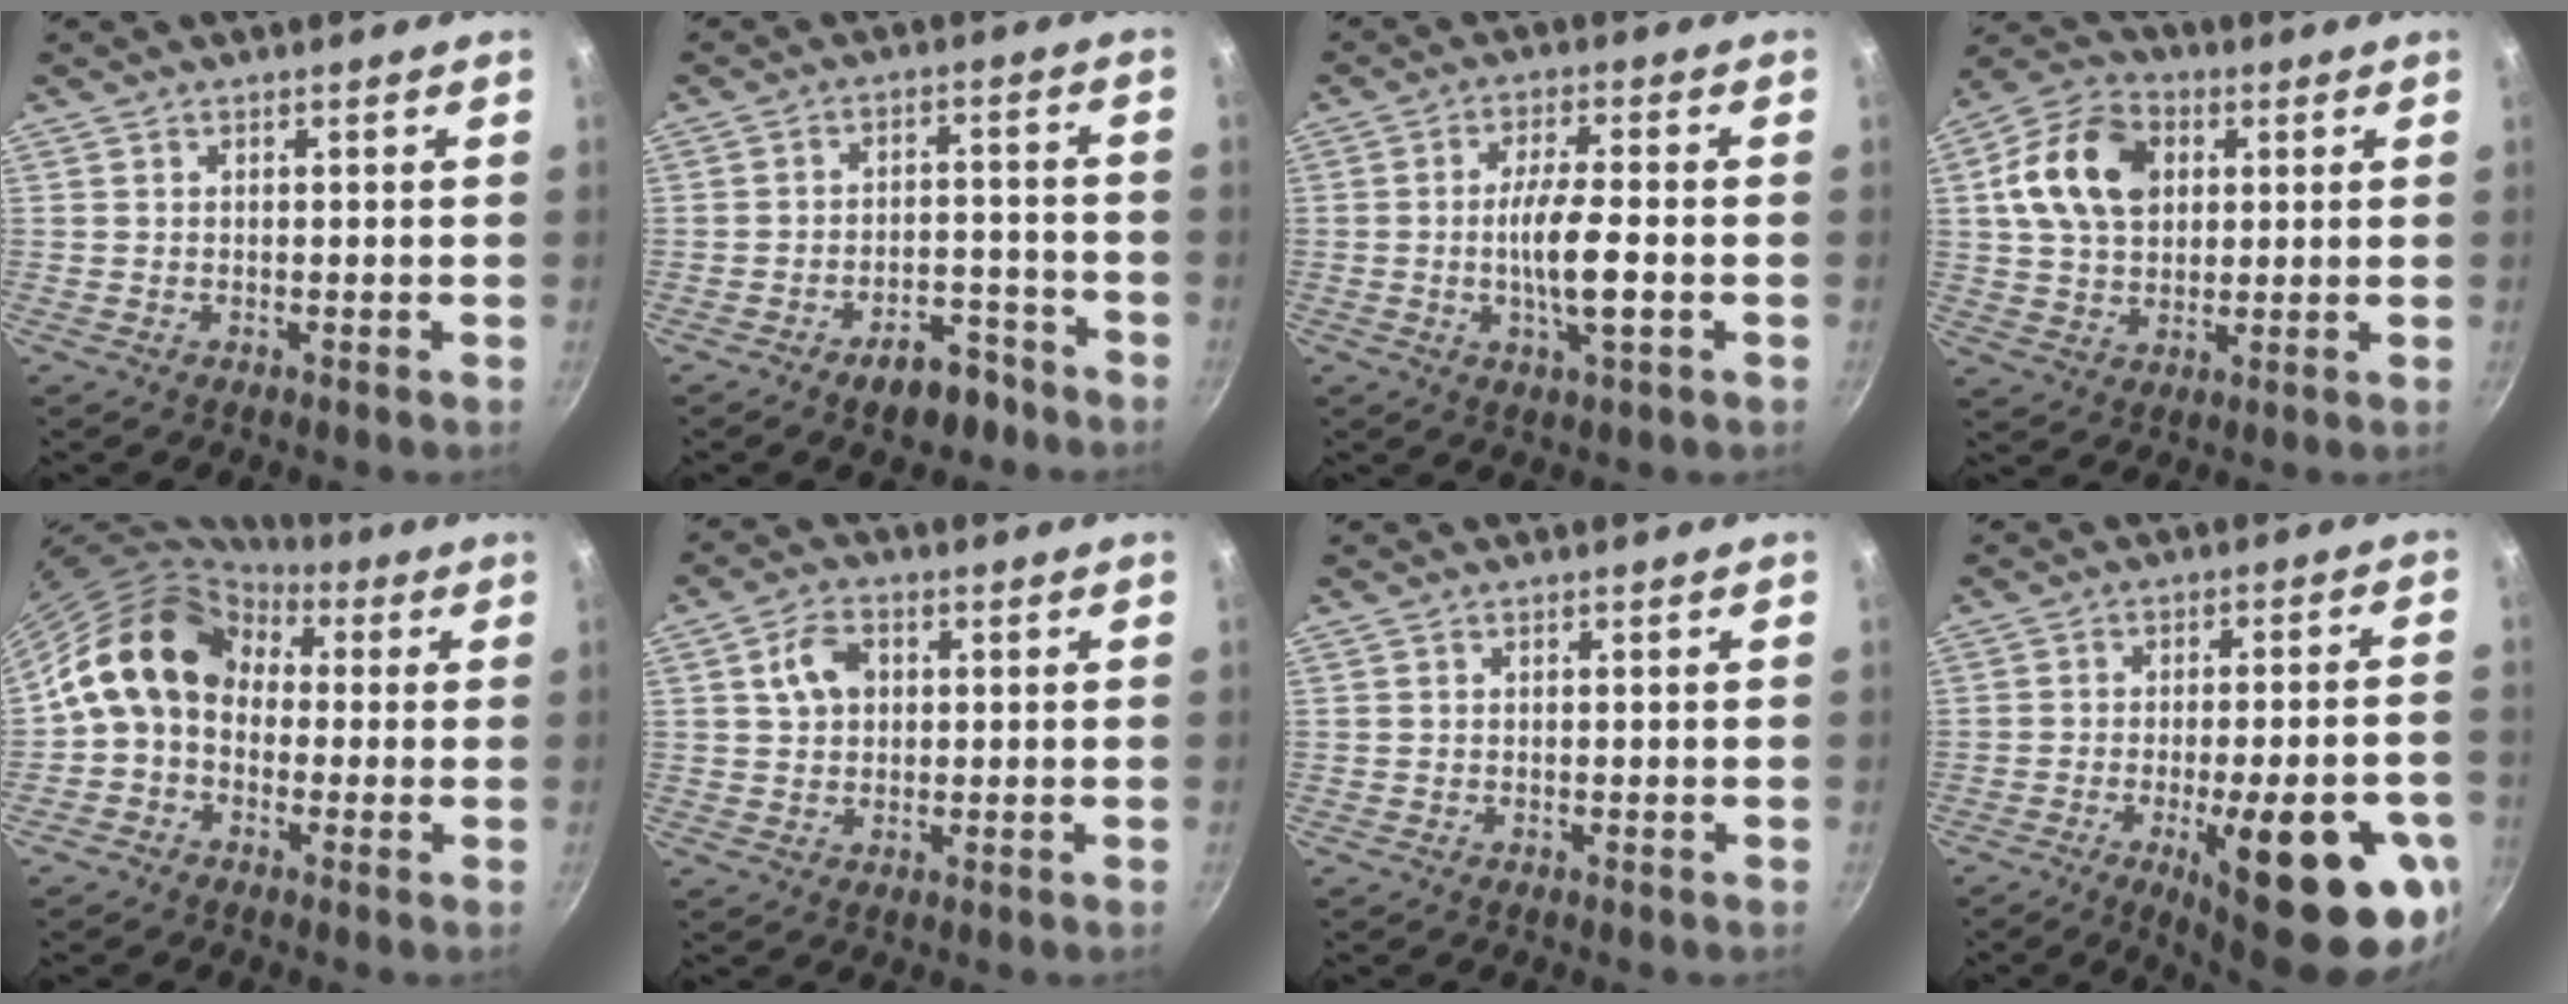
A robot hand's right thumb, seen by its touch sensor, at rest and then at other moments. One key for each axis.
{"total": 7.7, "fx": -5.3, "fy": 4.0, "fz": 4.0, "tx": -0.033, "ty": 0.050, "tz": -0.071}
{"total": 8.8, "fx": -1.7, "fy": 1.8, "fz": 8.4, "tx": -0.156, "ty": 0.008, "tz": -0.035}
{"total": 14.8, "fx": 3.6, "fy": 10.7, "fz": 9.5, "tx": -0.149, "ty": 0.006, "tz": 0.052}
{"total": 12.3, "fx": 1.8, "fy": 9.5, "fz": 7.6, "tx": -0.096, "ty": 0.027, "tz": 0.009}
{"total": 6.1, "fx": 1.4, "fy": 4.5, "fz": 3.8, "tx": -0.052, "ty": 0.008, "tz": 0.021}
{"total": 0.0}
{"total": 21.7, "fx": -7.9, "fy": 6.2, "fz": 19.3, "tx": -0.230, "ty": 0.013, "tz": -0.098}